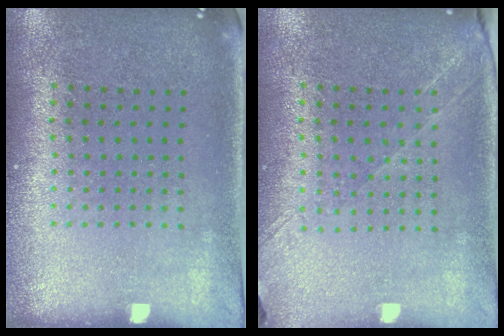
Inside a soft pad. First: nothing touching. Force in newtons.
{"total": 1.3, "press": 1.2, "slide": 0.6}